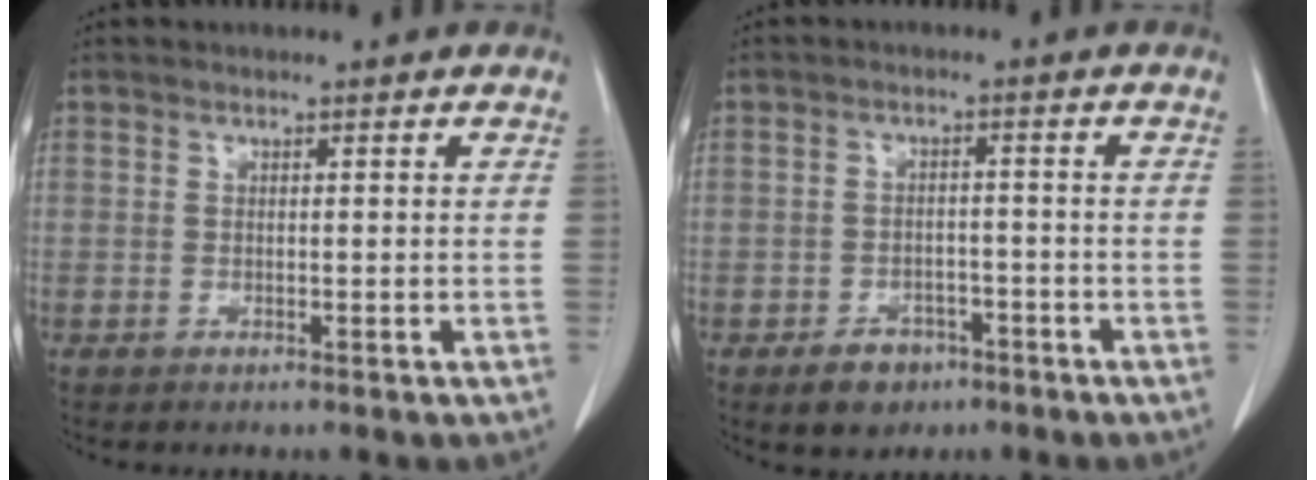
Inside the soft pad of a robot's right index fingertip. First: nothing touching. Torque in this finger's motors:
{"motor_torque": [0.09, -0.19, -0.14, -0.07]}